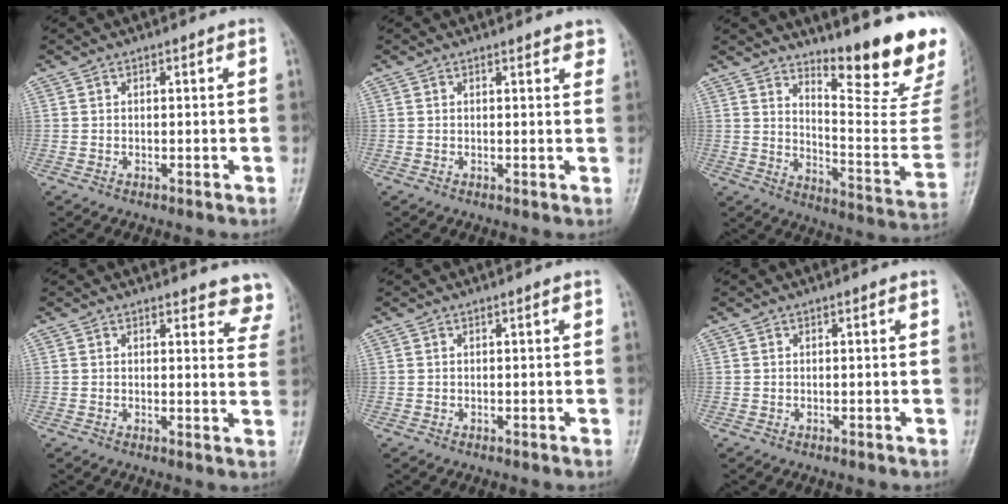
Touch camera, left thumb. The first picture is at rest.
{"total": 2.6, "force": [2.2, 1.0, 1.0], "torque": [0.009, -0.007, 0.015]}
{"total": 19.5, "force": [15.4, 3.0, 11.6], "torque": [-0.135, -0.151, 0.215]}
{"total": 7.7, "force": [7.3, 2.4, 0.4], "torque": [0.049, -0.041, 0.045]}
{"total": 0.0}
{"total": 0.0}